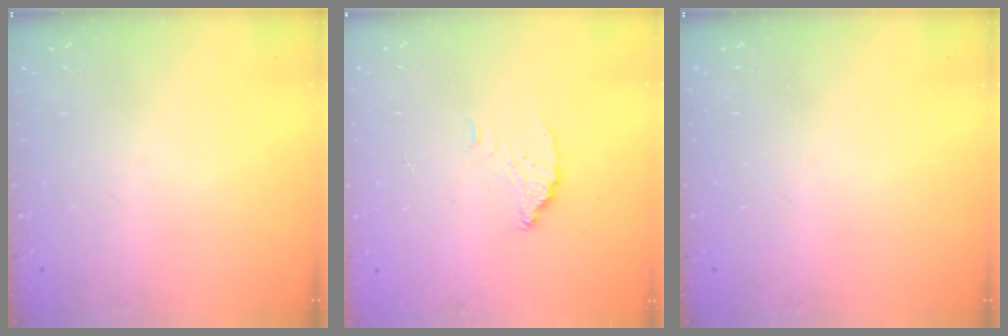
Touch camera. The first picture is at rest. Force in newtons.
{"total": 3.6, "press": 3.6, "slide": 0.4}
{"total": 0.0}